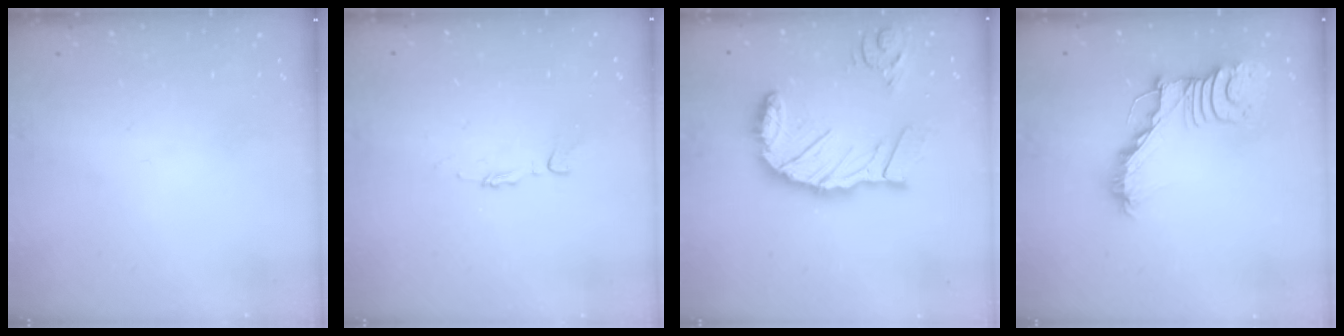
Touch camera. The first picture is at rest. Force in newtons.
{"total": 2.7, "press": 2.7, "slide": 0.2}
{"total": 18.9, "press": 18.7, "slide": 2.6}
{"total": 15.5, "press": 15.4, "slide": 0.4}